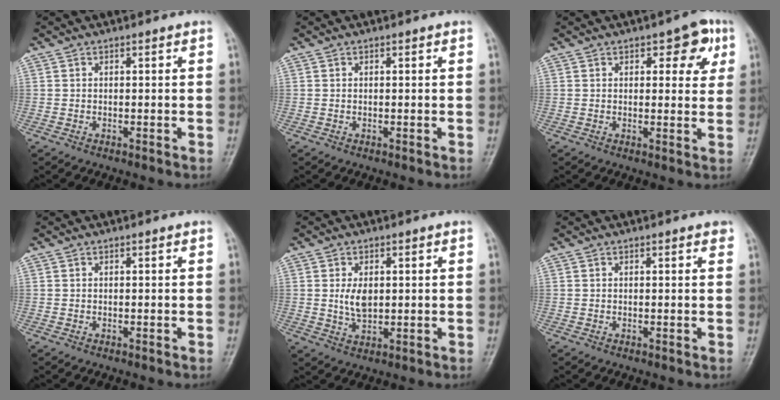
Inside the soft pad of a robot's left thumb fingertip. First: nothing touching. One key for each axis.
{"total": 0.0}
{"total": 6.6, "fx": 2.8, "fy": 3.3, "fz": 4.9, "tx": -0.028, "ty": -0.007, "tz": 0.028}
{"total": 0.0}
{"total": 4.6, "fx": 0.6, "fy": 2.8, "fz": 3.7, "tx": -0.062, "ty": -0.008, "tz": 0.015}
{"total": 1.0, "fx": 0.7, "fy": 0.3, "fz": 0.7, "tx": -0.009, "ty": -0.001, "tz": 0.005}